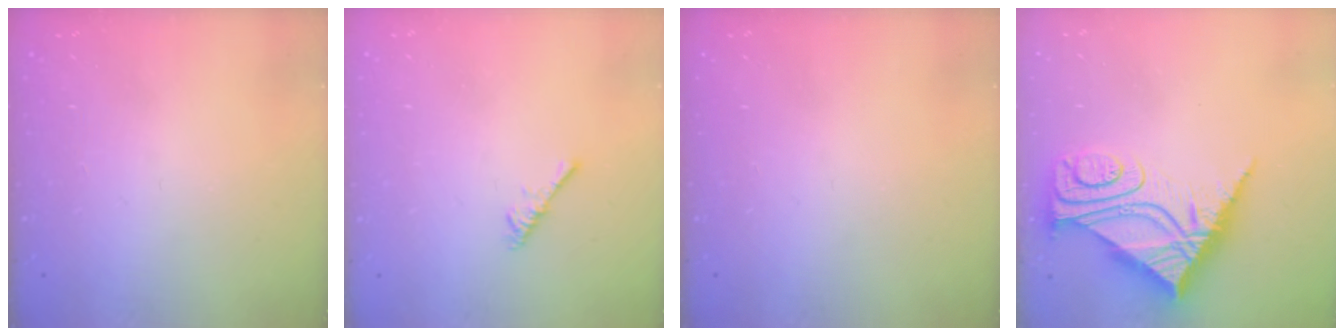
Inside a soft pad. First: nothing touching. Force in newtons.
{"total": 2.2, "press": 2.1, "slide": 0.5}
{"total": 0.0}
{"total": 13.6, "press": 13.5, "slide": 1.4}